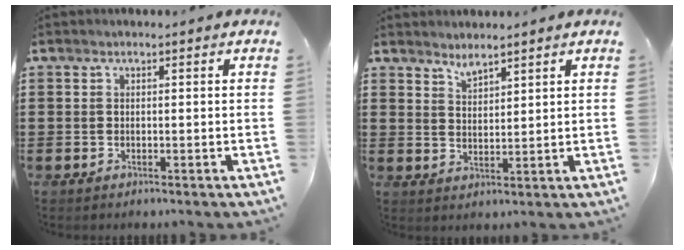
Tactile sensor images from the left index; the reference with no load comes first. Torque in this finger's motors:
{"motor_torque": [-0.12, 0.06, -0.02, -0.01]}